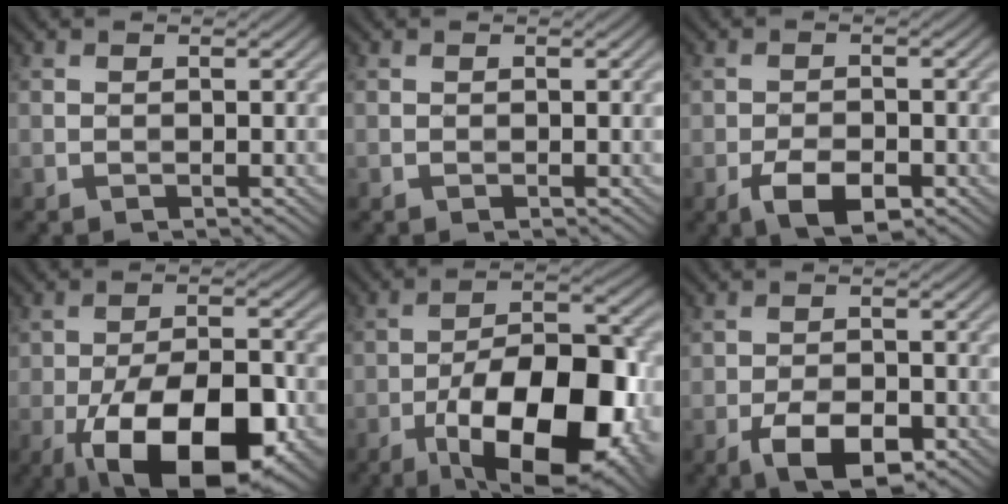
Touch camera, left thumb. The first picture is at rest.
{"total": 0.0}
{"total": 4.7, "force": [-2.5, 2.2, 3.3], "torque": [-0.059, -0.006, -0.044]}
{"total": 16.7, "force": [-6.8, 7.8, 13.1], "torque": [-0.207, -0.012, -0.111]}
{"total": 18.2, "force": [-7.9, 7.8, 14.4], "torque": [-0.203, 0.003, -0.133]}
{"total": 6.0, "force": [-3.0, 2.9, 4.3], "torque": [-0.073, -0.005, -0.053]}